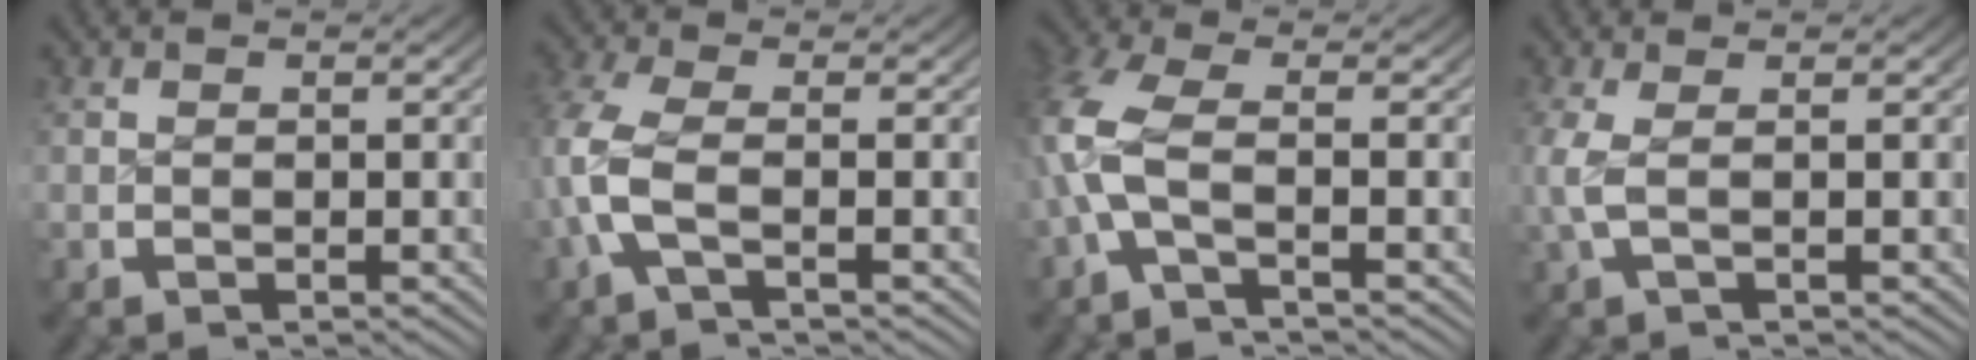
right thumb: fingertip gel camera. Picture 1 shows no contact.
{"total": 5.2, "force": [-0.4, 3.0, 4.3], "torque": [-0.134, -0.015, -0.001]}
{"total": 5.5, "force": [-0.5, 3.1, 4.5], "torque": [-0.135, -0.015, -0.005]}
{"total": 3.0, "force": [0.4, 1.1, 2.8], "torque": [-0.079, -0.004, 0.010]}